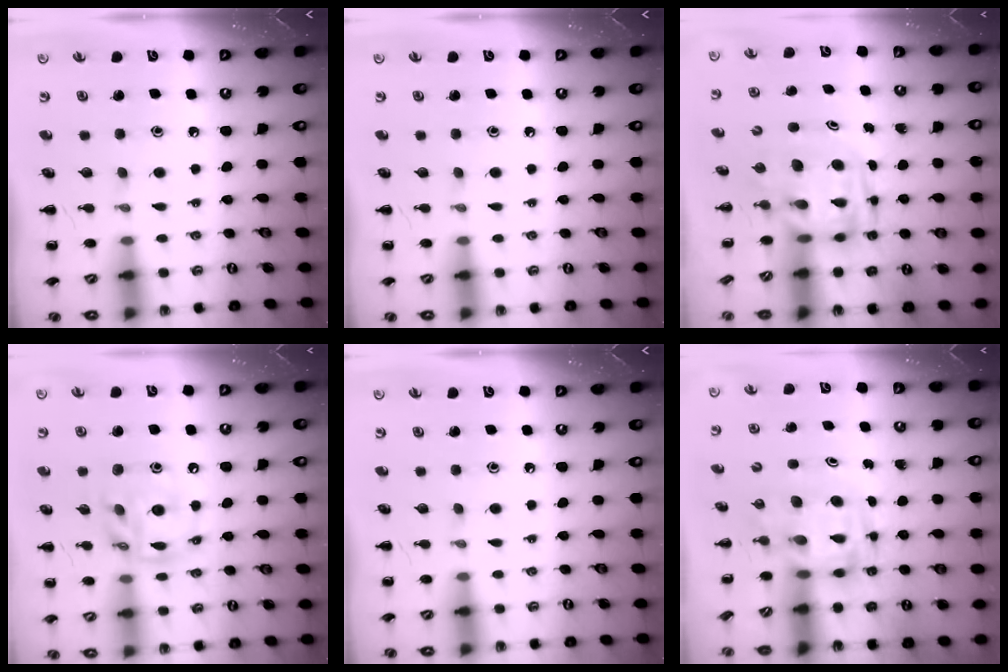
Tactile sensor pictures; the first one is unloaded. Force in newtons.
{"total": 0.0}
{"total": 3.2, "press": 3.1, "slide": 0.7}
{"total": 13.6, "press": 13.3, "slide": 3.0}
{"total": 0.0}
{"total": 3.5, "press": 3.5, "slide": 0.7}